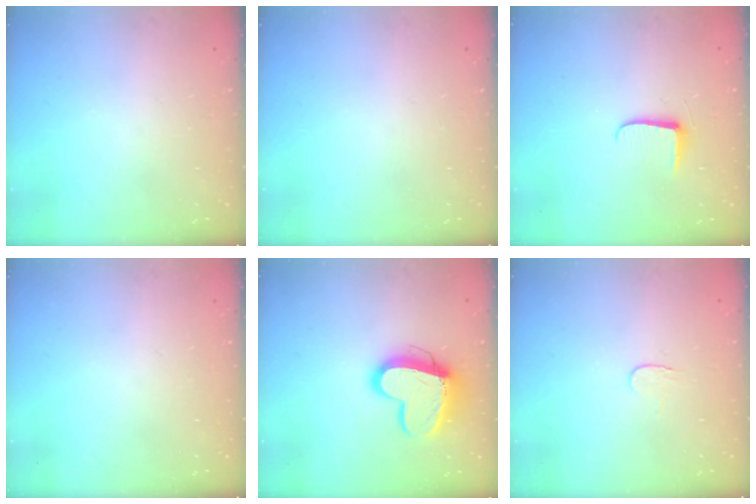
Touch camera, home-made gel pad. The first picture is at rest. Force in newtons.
{"total": 0.0}
{"total": 5.6, "press": 5.6, "slide": 0.7}
{"total": 0.0}
{"total": 13.7, "press": 13.6, "slide": 1.3}
{"total": 3.9, "press": 3.8, "slide": 0.4}